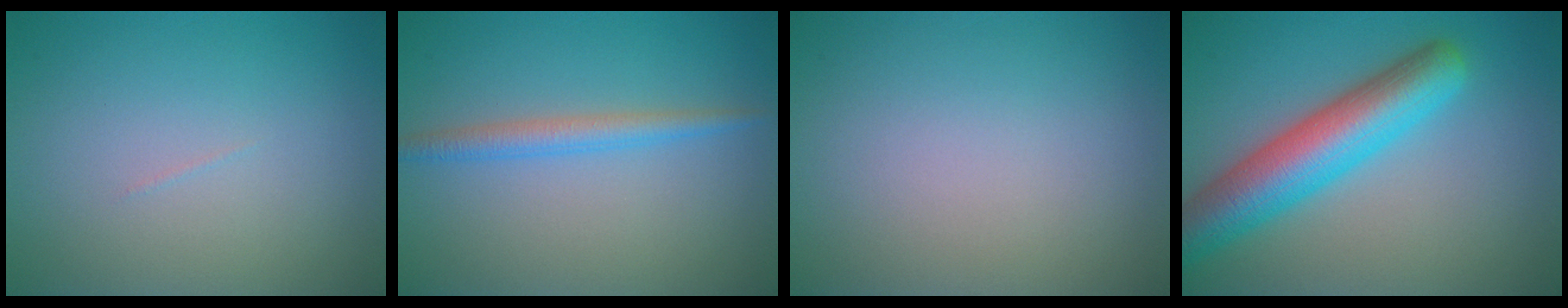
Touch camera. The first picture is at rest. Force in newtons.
{"total": 2.2, "press": 2.2, "slide": 0.1}
{"total": 0.0}
{"total": 7.8, "press": 7.8, "slide": 0.3}